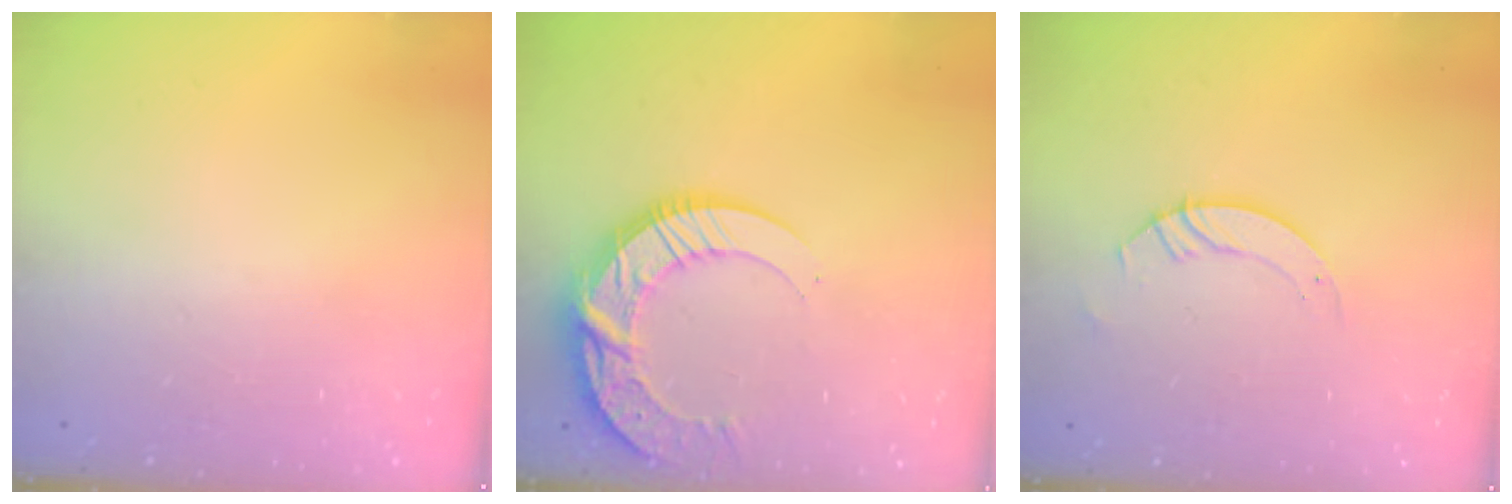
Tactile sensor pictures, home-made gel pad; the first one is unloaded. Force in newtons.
{"total": 14.6, "press": 14.6, "slide": 1.2}
{"total": 3.5, "press": 3.5, "slide": 0.4}